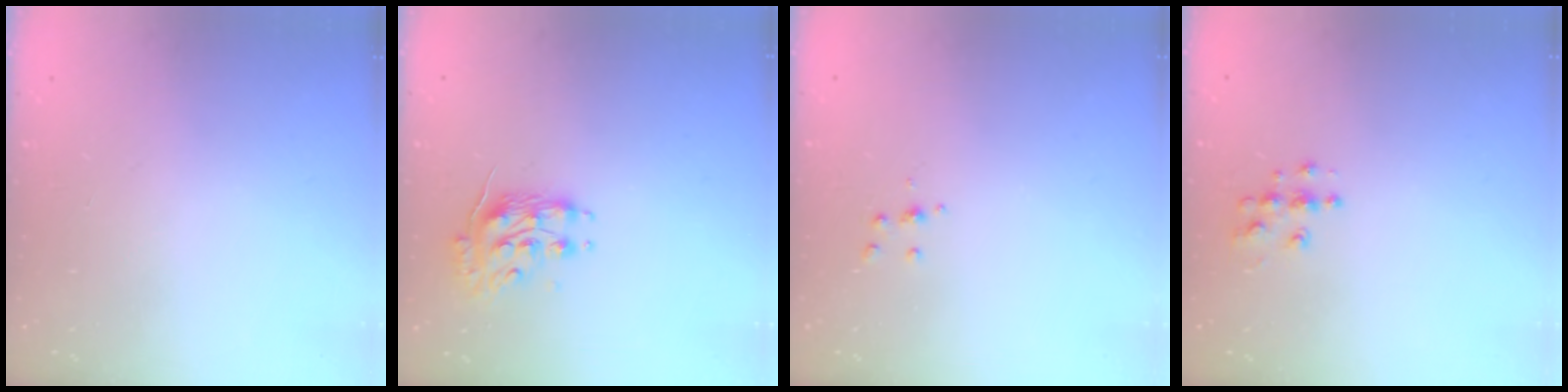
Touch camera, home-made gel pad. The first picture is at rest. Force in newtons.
{"total": 10.2, "press": 10.2, "slide": 0.6}
{"total": 3.3, "press": 3.3, "slide": 0.4}
{"total": 6.2, "press": 6.2, "slide": 0.2}